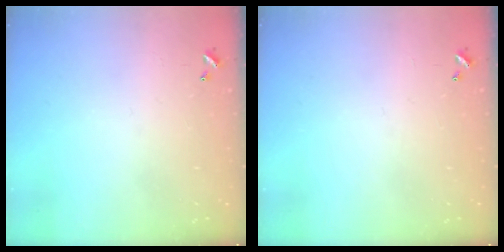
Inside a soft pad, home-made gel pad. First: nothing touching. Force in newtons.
{"total": 0.0}